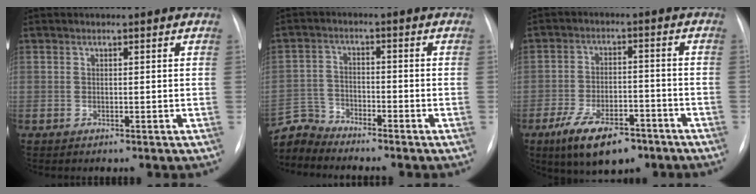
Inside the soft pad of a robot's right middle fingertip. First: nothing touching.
{"total": 5.2, "force": [-5.1, 0.2, -1.2], "torque": [0.019, 0.000, -0.099]}
{"total": 10.8, "force": [-7.0, 4.4, 6.9], "torque": [-0.128, -0.009, -0.111]}